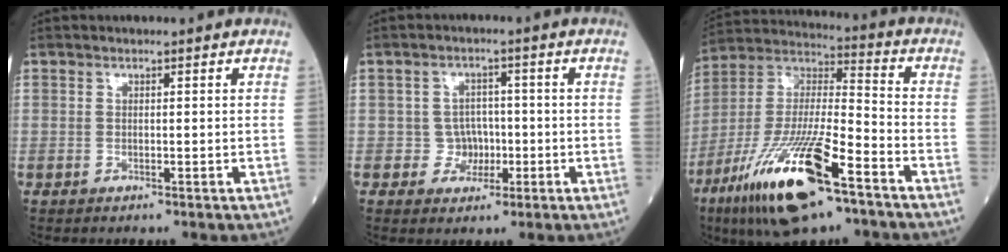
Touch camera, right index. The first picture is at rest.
{"total": 3.7, "force": [-0.8, 3.5, 0.7], "torque": [0.001, 0.010, -0.010]}
{"total": 21.1, "force": [-11.7, 4.2, 17.0], "torque": [-0.352, -0.040, -0.213]}